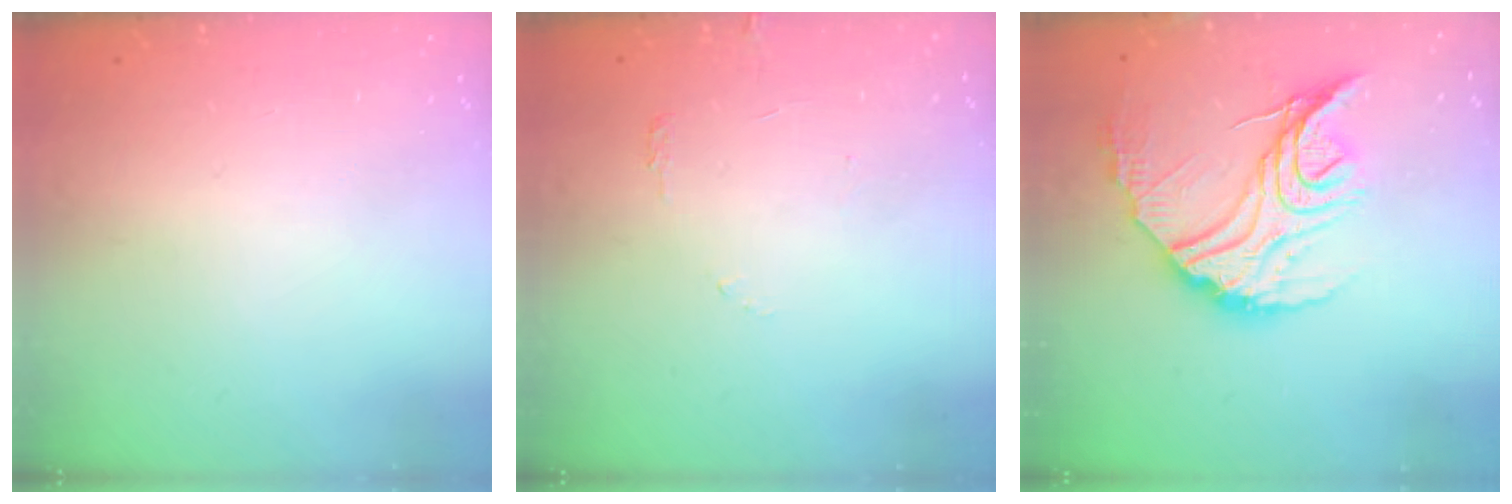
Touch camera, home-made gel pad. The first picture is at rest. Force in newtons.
{"total": 6.6, "press": 6.6, "slide": 0.5}
{"total": 20.4, "press": 20.3, "slide": 1.4}